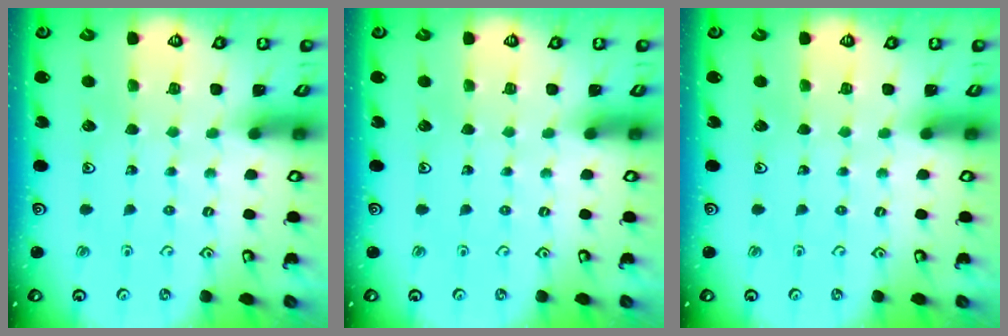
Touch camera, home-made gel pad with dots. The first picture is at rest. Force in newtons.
{"total": 0.0}
{"total": 0.0}